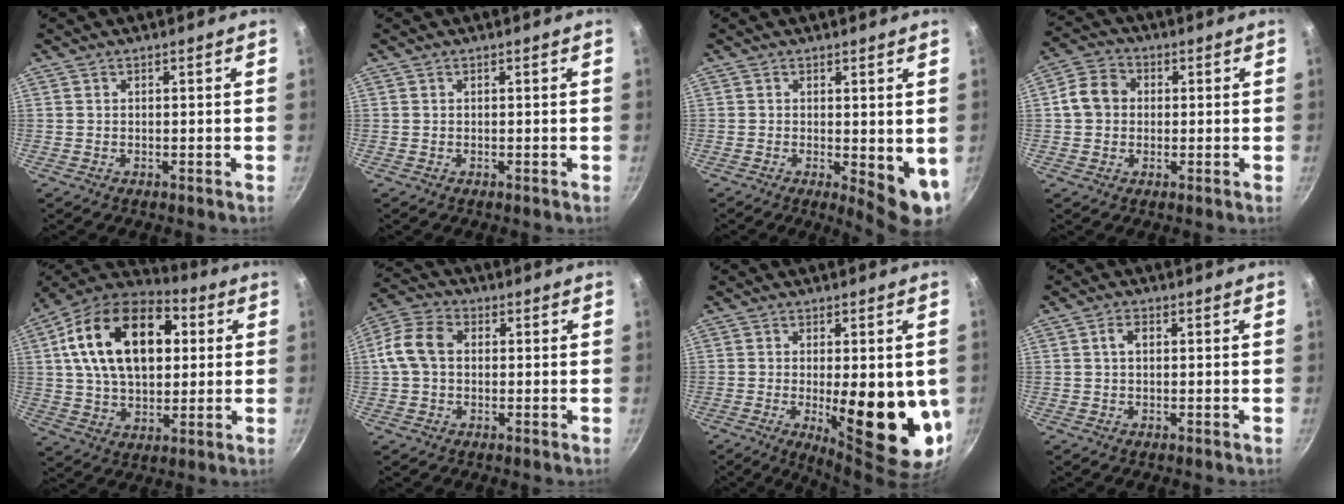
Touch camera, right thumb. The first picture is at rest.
{"total": 0.0}
{"total": 7.3, "force": [-0.2, 2.8, 6.8], "torque": [-0.075, -0.013, 0.002]}
{"total": 6.9, "force": [0.4, 5.9, 3.6], "torque": [-0.043, 0.015, -0.007]}
{"total": 23.9, "force": [5.4, 15.0, 17.9], "torque": [-0.283, 0.015, 0.077]}
{"total": 9.1, "force": [0.7, 6.7, 6.1], "torque": [-0.111, 0.024, -0.003]}
{"total": 17.6, "force": [-2.0, 5.8, 16.5], "torque": [-0.204, -0.024, -0.015]}
{"total": 2.4, "force": [0.4, 1.5, 1.8], "torque": [-0.029, 0.006, 0.006]}